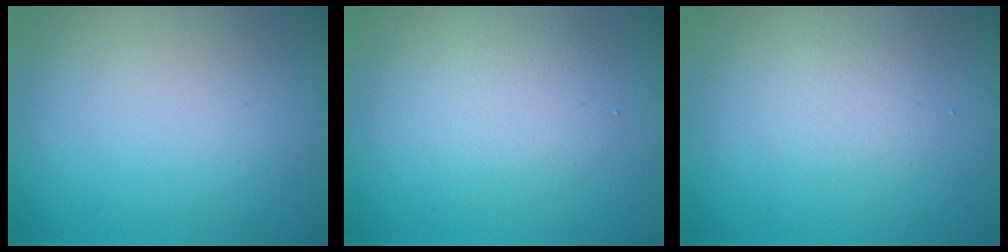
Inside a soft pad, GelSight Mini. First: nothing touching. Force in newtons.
{"total": 2.7, "press": 2.7, "slide": 0.1}
{"total": 1.6, "press": 1.6, "slide": 0.1}